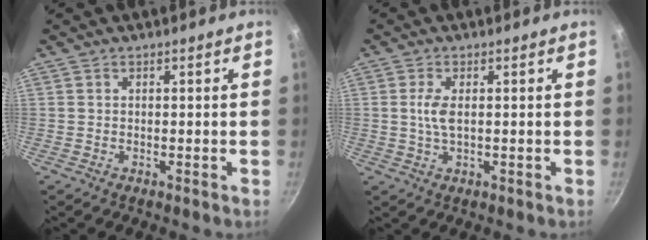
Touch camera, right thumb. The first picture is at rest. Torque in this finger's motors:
{"motor_torque": [0.62, 0.84, 0.78, -0.28, 0.09]}